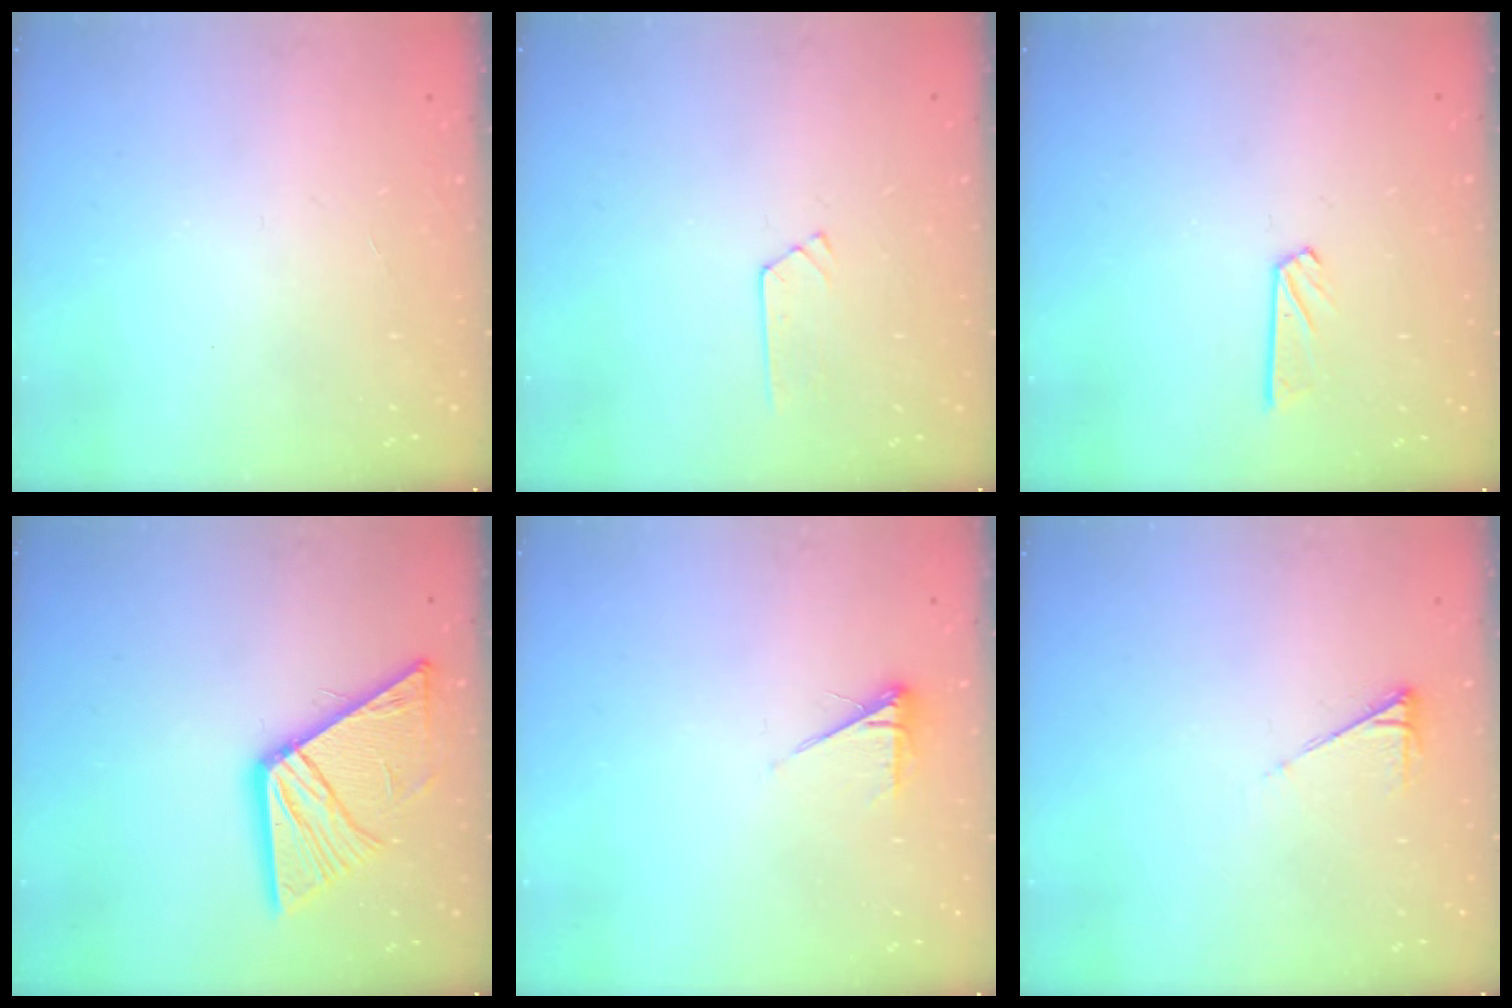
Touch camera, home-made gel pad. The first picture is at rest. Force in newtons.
{"total": 4.2, "press": 4.2, "slide": 0.4}
{"total": 4.0, "press": 3.9, "slide": 0.3}
{"total": 14.6, "press": 14.6, "slide": 1.5}
{"total": 5.5, "press": 5.5, "slide": 0.7}
{"total": 3.8, "press": 3.8, "slide": 0.7}